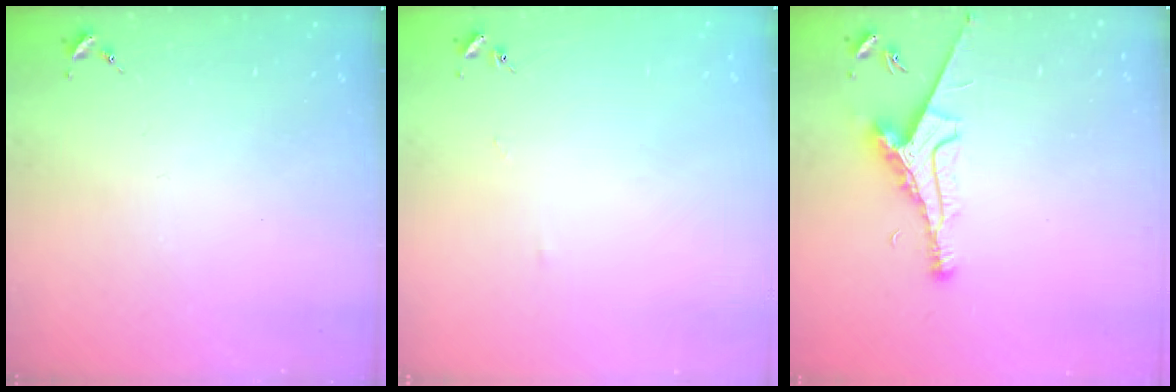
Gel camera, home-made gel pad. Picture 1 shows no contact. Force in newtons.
{"total": 2.5, "press": 2.5, "slide": 0.4}
{"total": 8.3, "press": 8.2, "slide": 1.0}